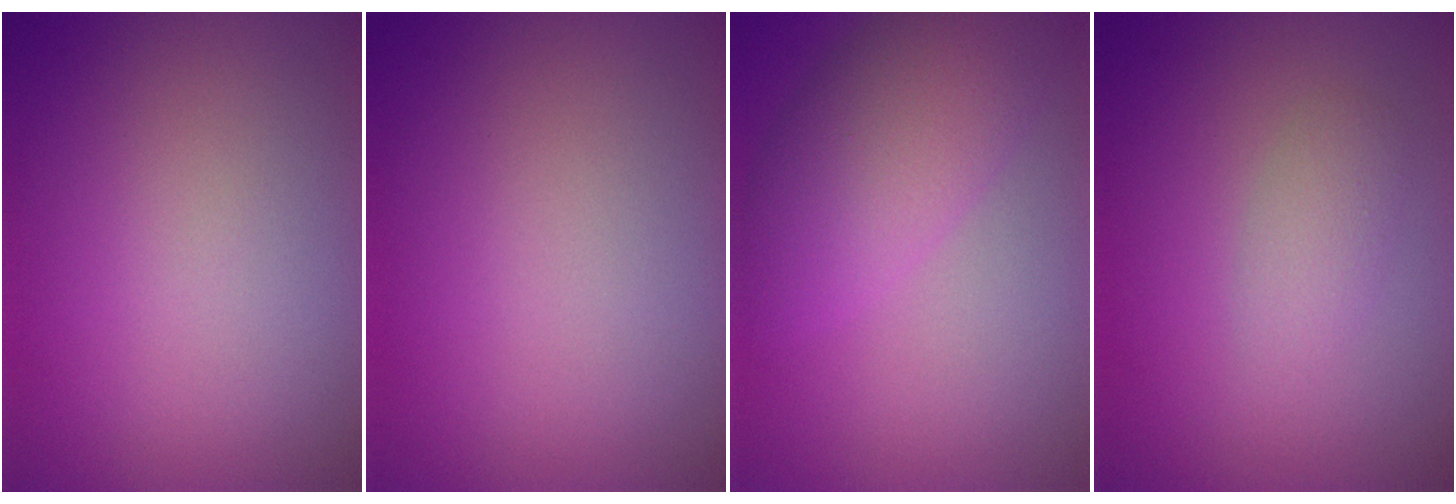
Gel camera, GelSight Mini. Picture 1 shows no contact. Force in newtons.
{"total": 0.0}
{"total": 5.3, "press": 5.3, "slide": 0.2}
{"total": 1.8, "press": 1.8, "slide": 0.0}